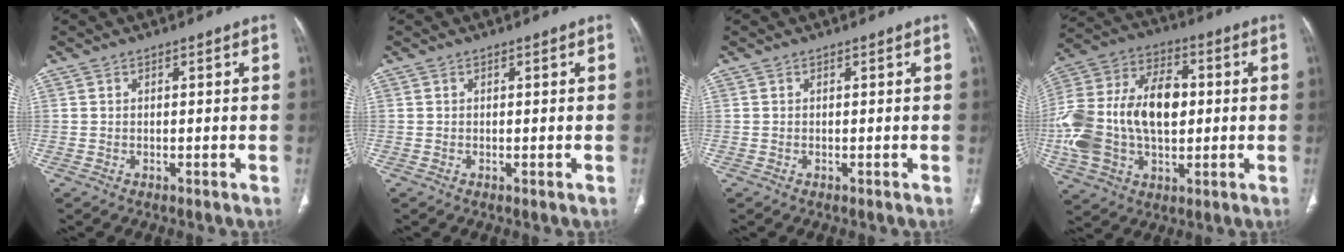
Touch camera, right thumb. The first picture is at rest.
{"total": 0.0}
{"total": 0.0}
{"total": 23.5, "force": [-0.1, 14.8, 18.3], "torque": [-0.374, 0.020, 0.001]}